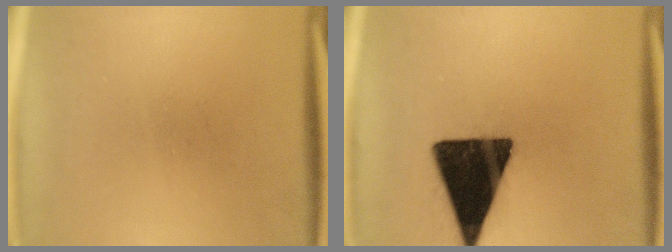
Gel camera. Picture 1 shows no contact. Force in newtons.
{"total": 18.1}